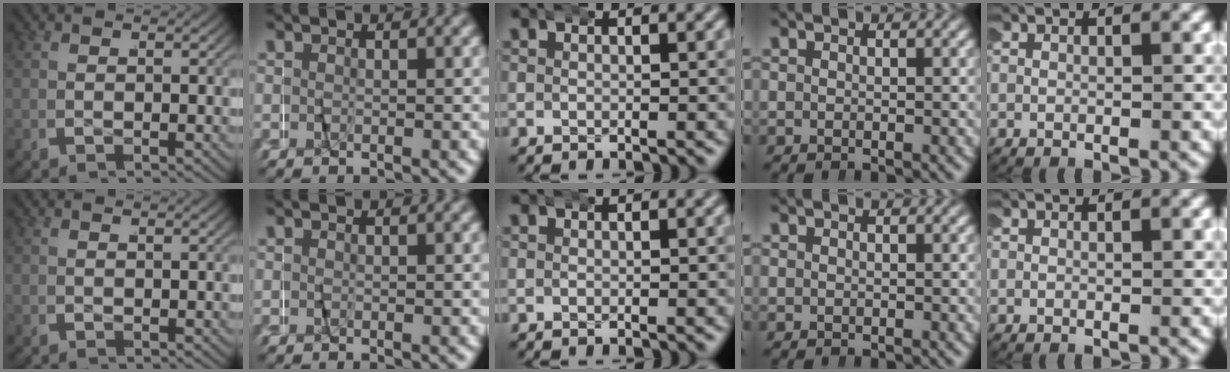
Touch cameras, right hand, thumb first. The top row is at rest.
{}